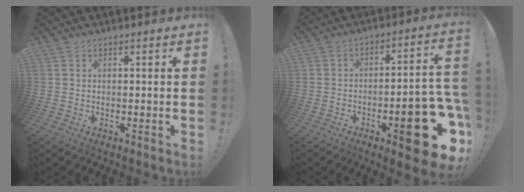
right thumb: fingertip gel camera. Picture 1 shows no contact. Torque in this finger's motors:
{"motor_torque": [2.46, 2.55, 1.57, -1.20, 0.42]}